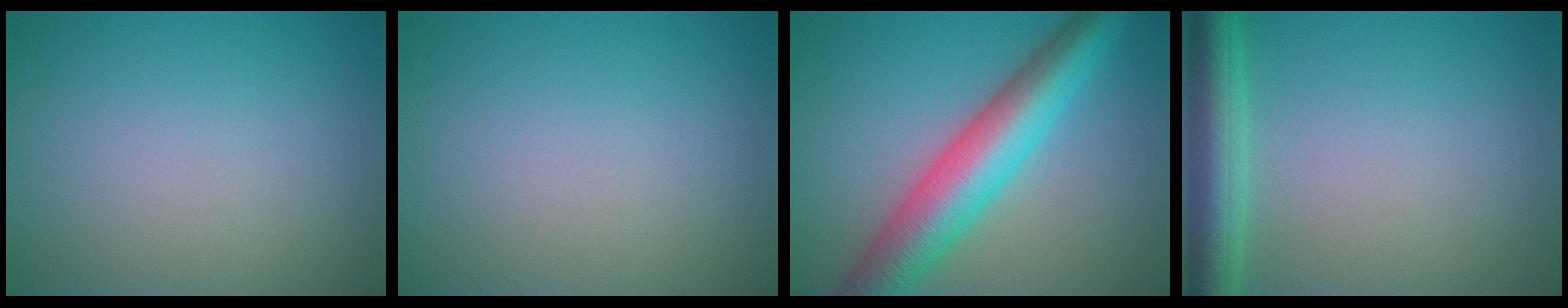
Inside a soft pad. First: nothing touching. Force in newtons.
{"total": 0.0}
{"total": 8.7, "press": 8.7, "slide": 0.3}
{"total": 4.9, "press": 4.9, "slide": 0.2}